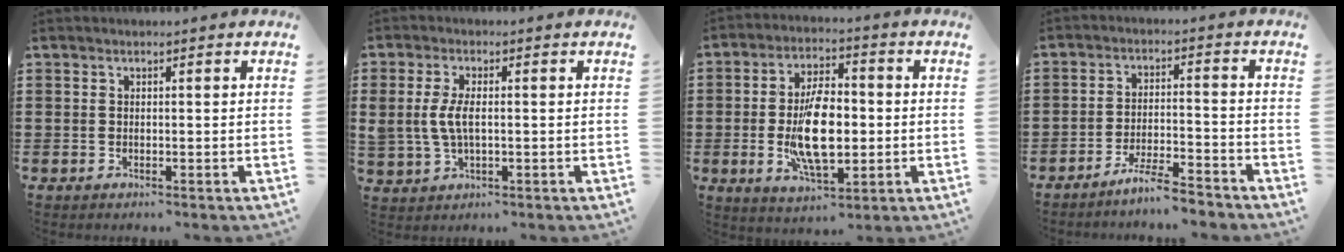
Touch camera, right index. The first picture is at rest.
{"total": 4.7, "force": [0.2, 2.2, 4.1], "torque": [-0.104, -0.001, -0.005]}
{"total": 11.7, "force": [-1.1, 5.4, 10.2], "torque": [-0.200, -0.008, -0.026]}
{"total": 5.4, "force": [-4.9, -0.1, 2.3], "torque": [-0.045, -0.007, -0.092]}